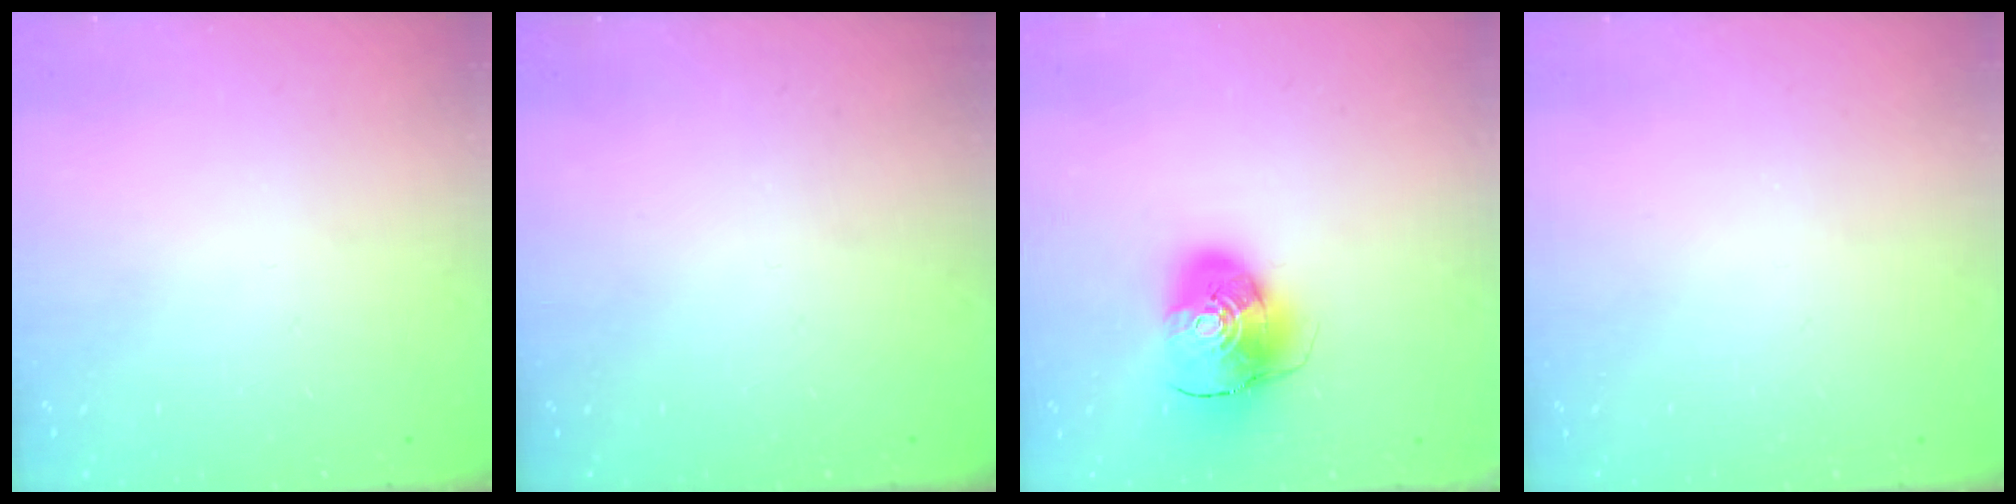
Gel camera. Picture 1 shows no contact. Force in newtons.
{"total": 0.0}
{"total": 10.4, "press": 10.3, "slide": 1.4}
{"total": 0.0}